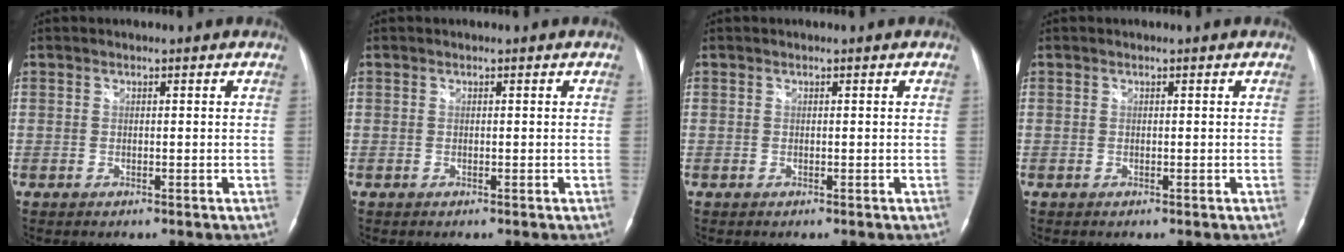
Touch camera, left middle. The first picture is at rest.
{"total": 0.0}
{"total": 0.0}
{"total": 0.0}